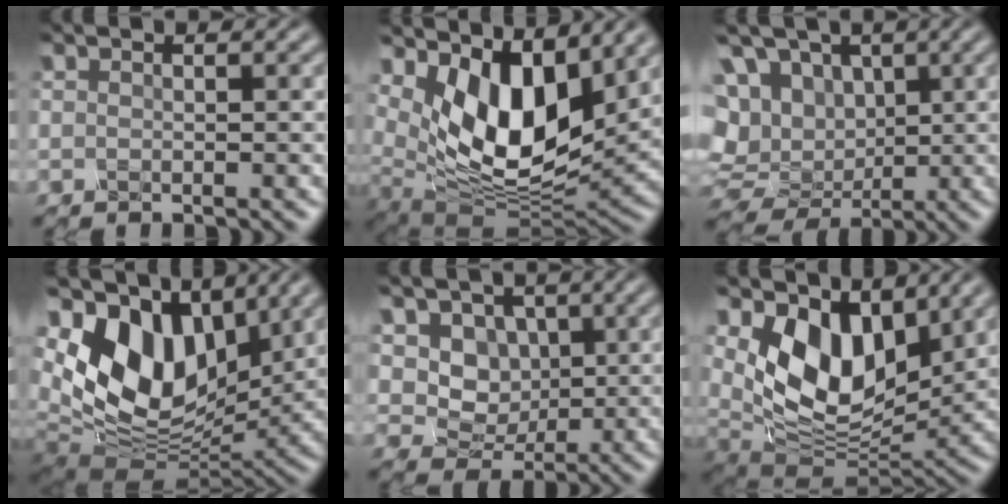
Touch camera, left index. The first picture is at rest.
{"total": 10.2, "force": [4.0, 5.3, 7.8], "torque": [-0.142, -0.020, 0.083]}
{"total": 16.5, "force": [4.0, 13.7, 8.3], "torque": [-0.215, 0.029, 0.078]}
{"total": 12.7, "force": [4.2, 8.1, 8.9], "torque": [-0.177, 0.012, 0.086]}
{"total": 3.4, "force": [0.6, 3.1, 1.3], "torque": [-0.037, -0.013, 0.019]}
{"total": 8.1, "force": [2.8, 5.1, 5.7], "torque": [-0.109, -0.021, 0.056]}